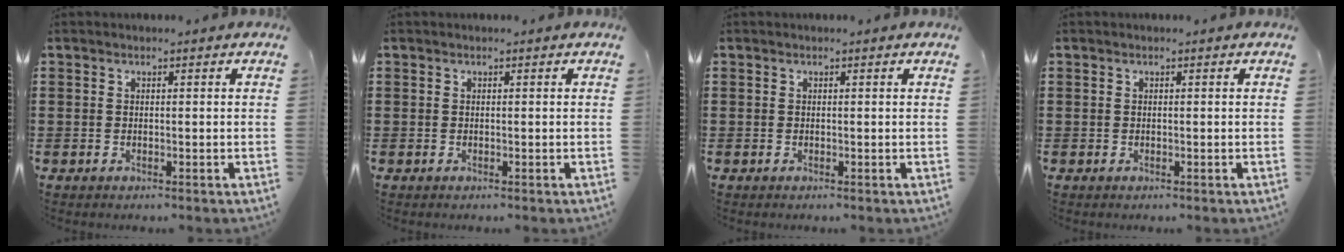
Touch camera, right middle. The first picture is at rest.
{"total": 0.0}
{"total": 0.0}
{"total": 0.0}